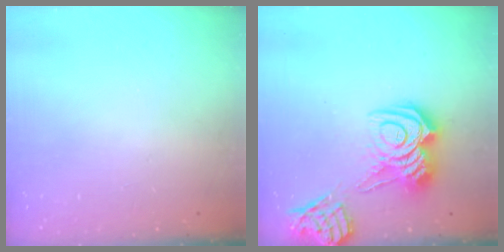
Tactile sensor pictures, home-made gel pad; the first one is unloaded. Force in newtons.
{"total": 15.0, "press": 14.9, "slide": 1.8}